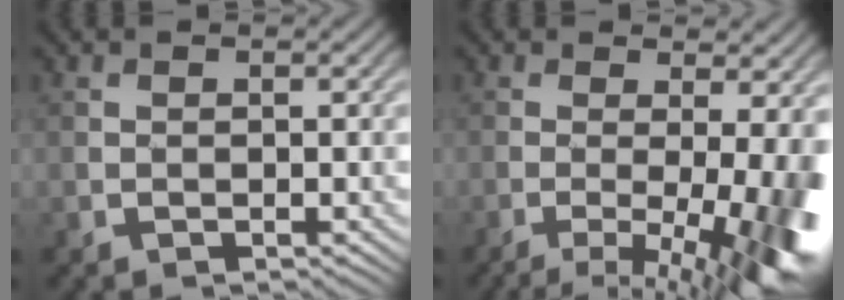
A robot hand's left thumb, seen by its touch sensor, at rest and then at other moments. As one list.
[{"total": 10.8, "force": [-3.0, 2.6, 10.1], "torque": [-0.125, -0.017, -0.038]}]